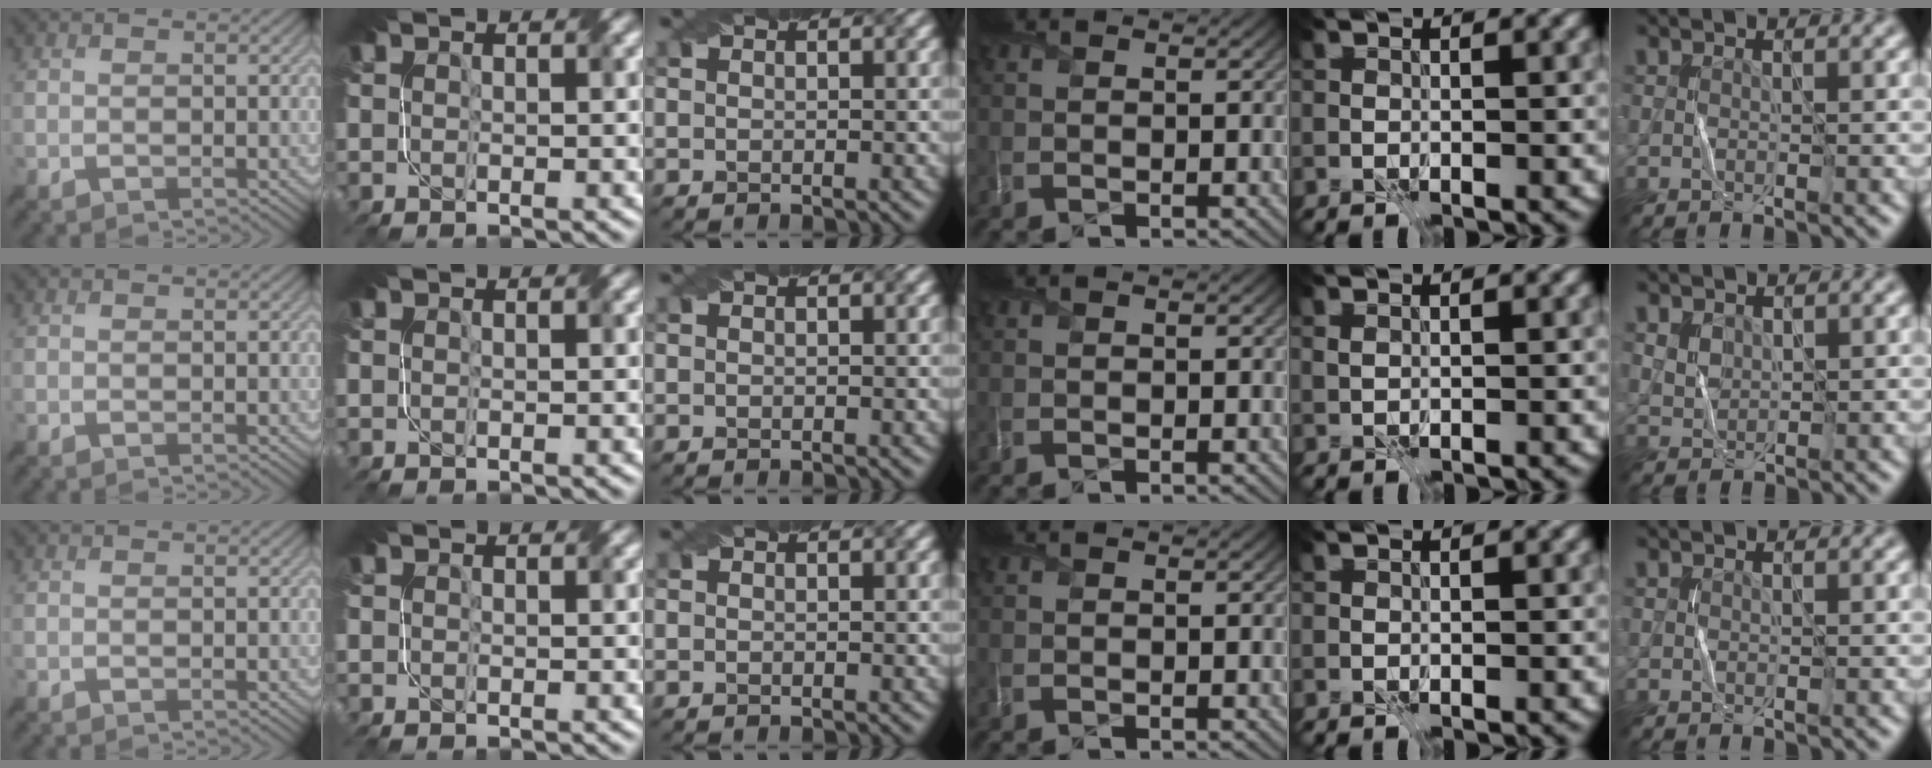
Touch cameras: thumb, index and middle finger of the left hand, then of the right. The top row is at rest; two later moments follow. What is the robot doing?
{"motion": "fold", "object": "file"}